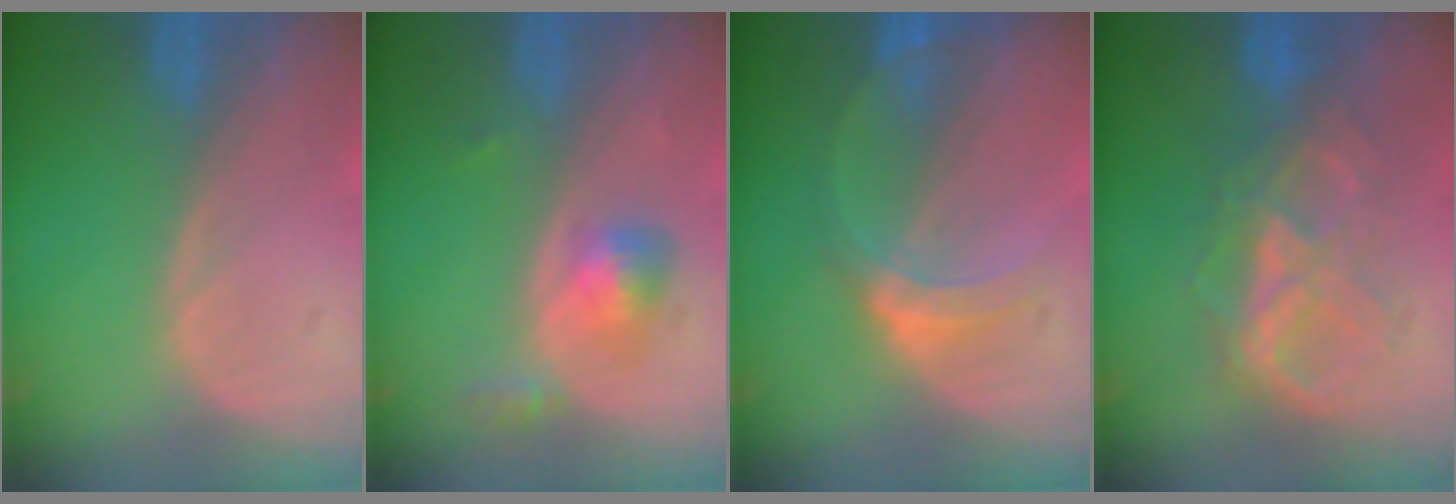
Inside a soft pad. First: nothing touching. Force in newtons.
{"total": 3.7, "press": 3.7, "slide": 0.2}
{"total": 5.2, "press": 4.8, "slide": 1.8}
{"total": 7.3, "press": 7.3, "slide": 0.3}